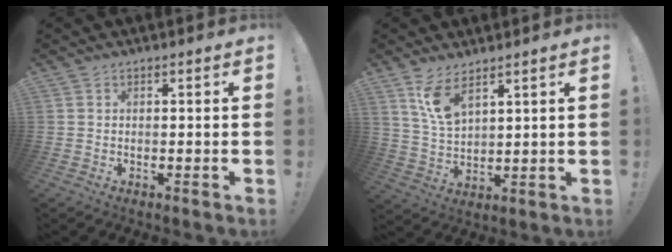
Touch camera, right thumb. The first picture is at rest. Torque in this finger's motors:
{"motor_torque": [-0.01, 0.10, 0.48, 0.37, 0.00]}